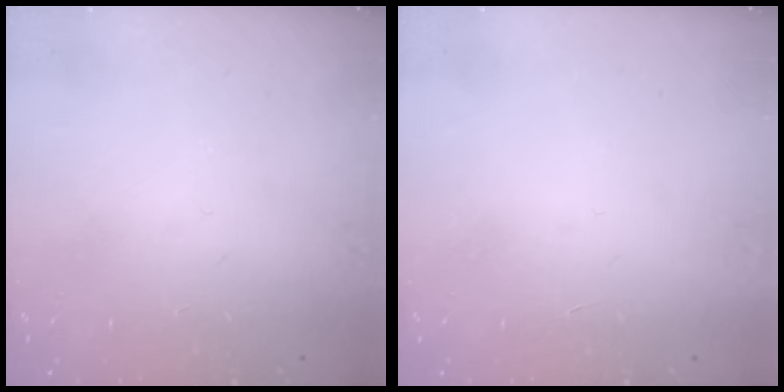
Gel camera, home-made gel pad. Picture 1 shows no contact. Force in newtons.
{"total": 1.7, "press": 1.7, "slide": 0.1}